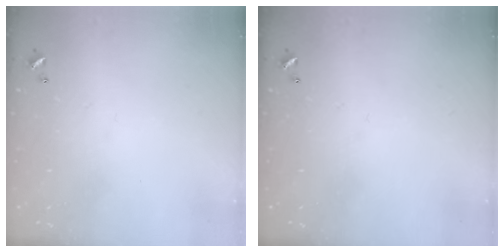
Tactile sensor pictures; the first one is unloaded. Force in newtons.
{"total": 0.0}